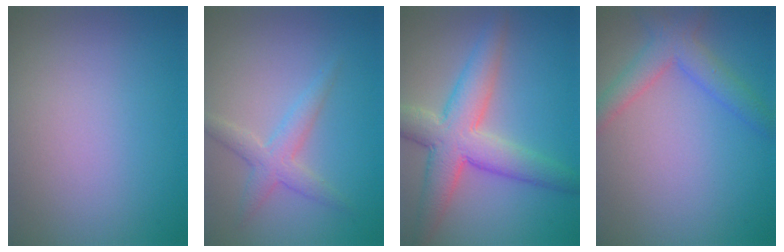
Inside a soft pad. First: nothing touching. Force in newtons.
{"total": 2.7, "press": 2.7, "slide": 0.1}
{"total": 7.0, "press": 7.0, "slide": 0.2}
{"total": 3.5, "press": 3.5, "slide": 0.1}